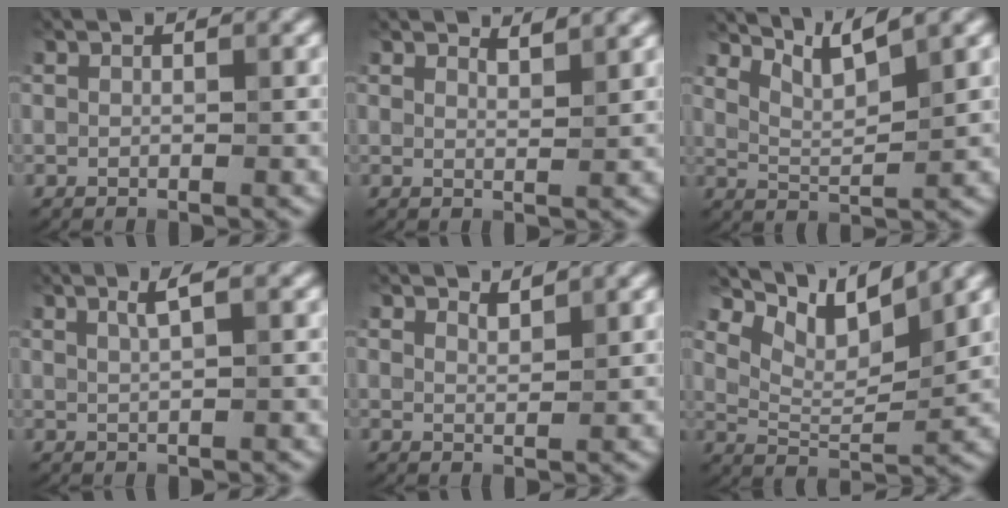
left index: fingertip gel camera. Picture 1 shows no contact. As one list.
[{"total": 1.8, "force": [1.7, 0.2, 0.6], "torque": [-0.007, 0.000, 0.025]}, {"total": 3.7, "force": [3.0, 0.6, 2.0], "torque": [-0.038, -0.001, 0.061]}, {"total": 1.9, "force": [0.9, 0.4, 1.6], "torque": [-0.025, 0.004, 0.013]}, {"total": 1.3, "force": [1.3, 0.1, 0.3], "torque": [-0.006, 0.000, 0.023]}, {"total": 6.7, "force": [4.5, 2.5, 4.3], "torque": [-0.075, 0.001, 0.078]}]